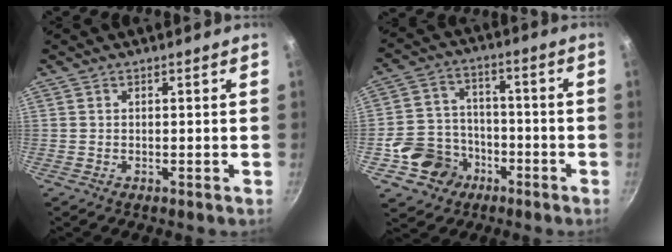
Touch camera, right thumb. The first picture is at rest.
{"total": 11.0, "force": [-4.9, 9.2, 3.6], "torque": [-0.036, 0.041, -0.083]}